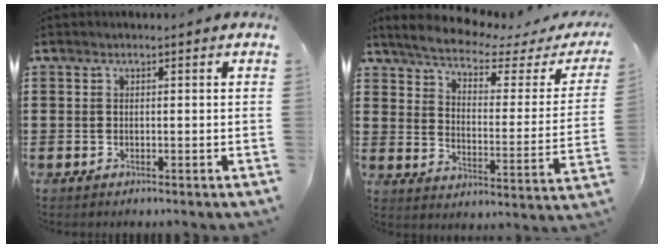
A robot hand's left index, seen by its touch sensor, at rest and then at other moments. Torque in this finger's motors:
{"motor_torque": [2.14, 0.00, 0.25, 0.05]}